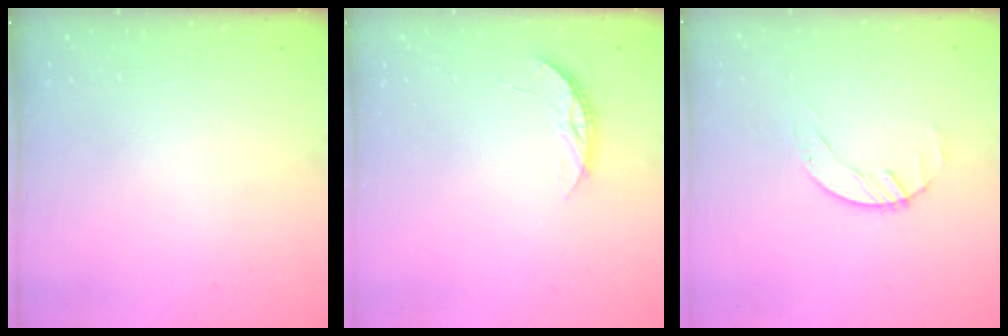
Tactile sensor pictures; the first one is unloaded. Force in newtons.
{"total": 4.5, "press": 4.5, "slide": 0.4}
{"total": 1.4, "press": 1.4, "slide": 0.2}